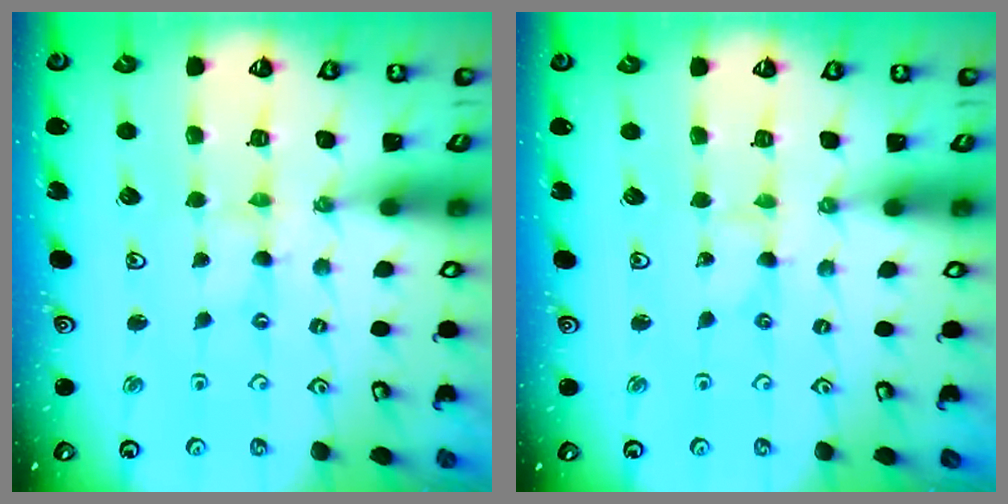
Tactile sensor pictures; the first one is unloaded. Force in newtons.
{"total": 0.0}